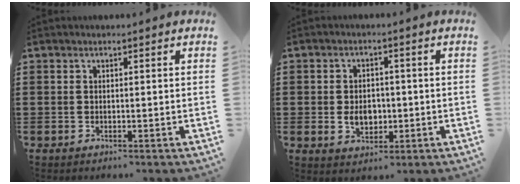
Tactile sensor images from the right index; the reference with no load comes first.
{"total": 4.3, "force": [-0.5, 3.3, 2.8], "torque": [-0.052, 0.005, -0.013]}